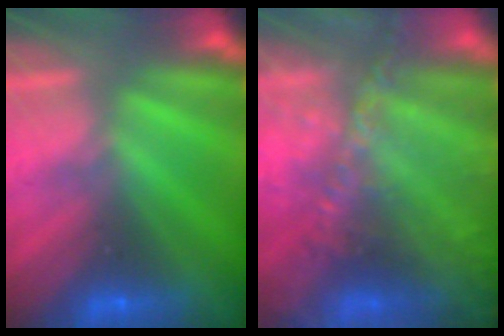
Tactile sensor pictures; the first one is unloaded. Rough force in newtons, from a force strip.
{"total": 8.9}